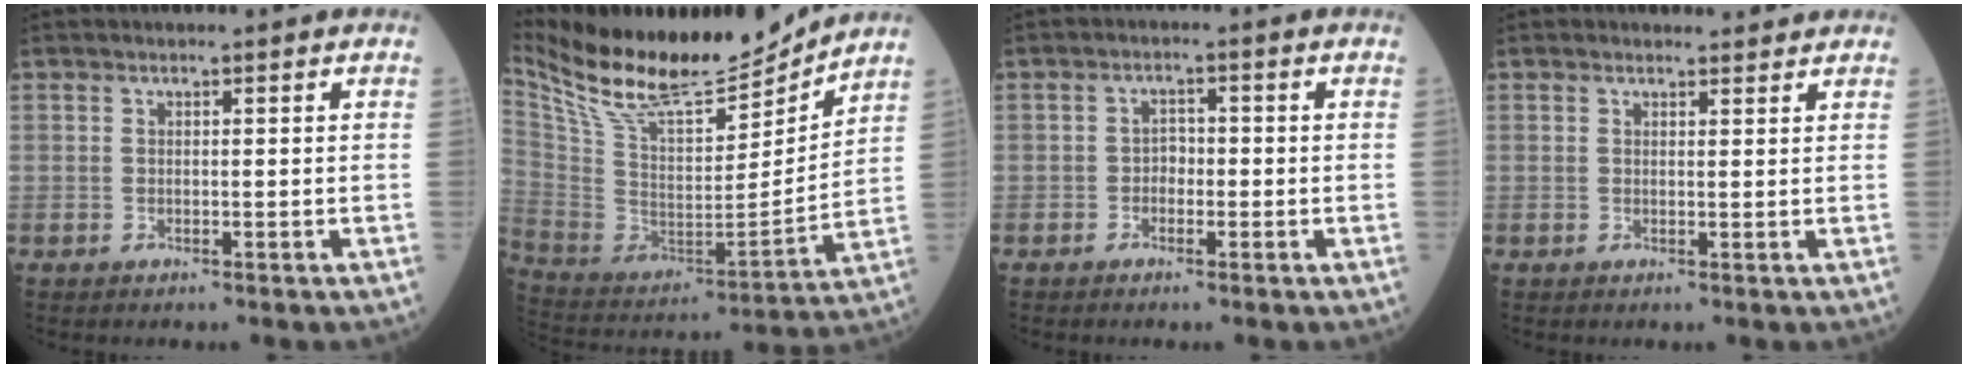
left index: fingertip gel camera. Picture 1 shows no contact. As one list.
[{"total": 20.8, "force": [18.5, 4.2, 8.5], "torque": [-0.171, -0.019, 0.323]}, {"total": 1.7, "force": [-0.8, 1.1, 1.0], "torque": [-0.007, 0.003, -0.017]}, {"total": 2.7, "force": [2.6, 0.8, 0.1], "torque": [-0.003, 0.003, 0.028]}]